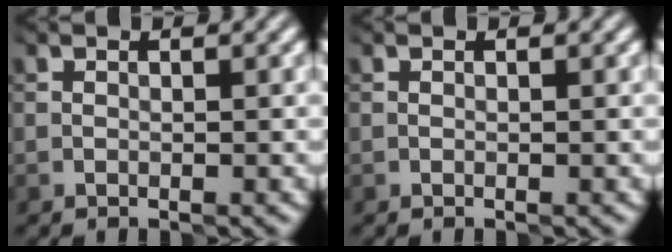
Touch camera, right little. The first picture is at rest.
{"total": 0.0}